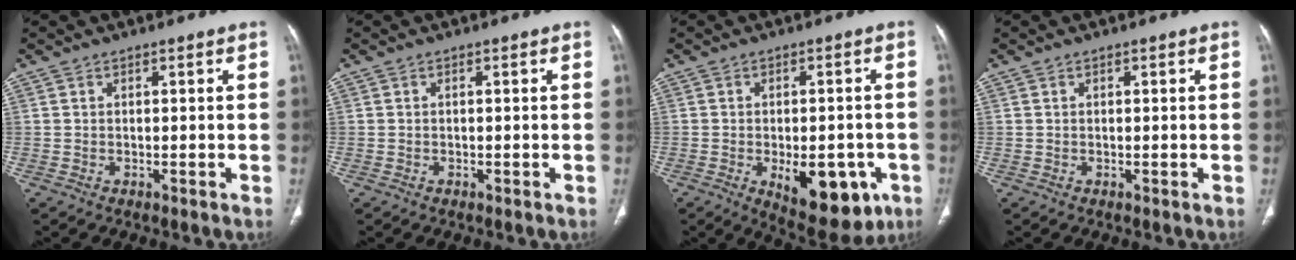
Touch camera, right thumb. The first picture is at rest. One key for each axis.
{"total": 0.0}
{"total": 14.1, "fx": -5.0, "fy": 7.1, "fz": 11.1, "tx": -0.123, "ty": 0.006, "tz": -0.051}
{"total": 0.0}